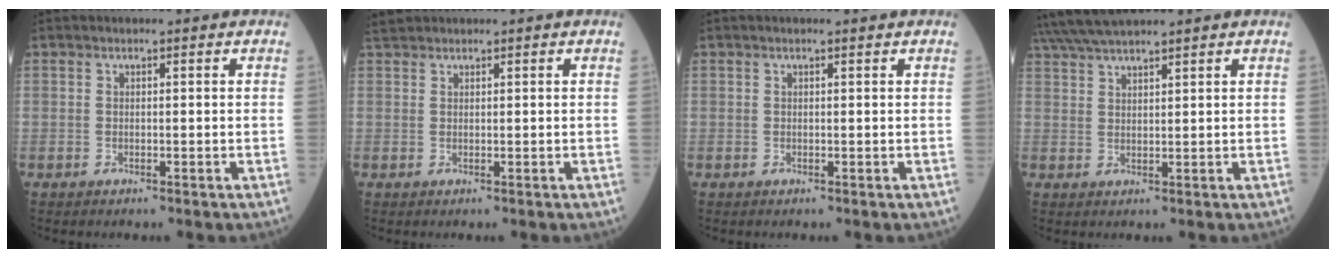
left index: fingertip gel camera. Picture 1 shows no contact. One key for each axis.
{"total": 1.7, "fx": 1.7, "fy": 0.3, "fz": 0.2, "tx": -0.014, "ty": 0.016, "tz": 0.036}
{"total": 0.7, "fx": 0.5, "fy": 0.0, "fz": 0.4, "tx": -0.012, "ty": 0.001, "tz": 0.010}
{"total": 7.7, "fx": 7.0, "fy": 0.0, "fz": 3.4, "tx": -0.068, "ty": 0.037, "tz": 0.127}